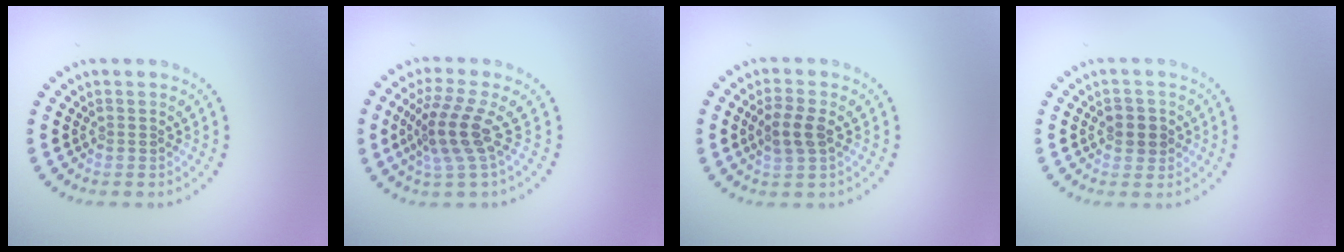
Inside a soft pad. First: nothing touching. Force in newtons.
{"total": 4.1, "press": 3.0, "slide": 2.8}
{"total": 2.6, "press": 2.5, "slide": 0.7}
{"total": 2.2, "press": 2.1, "slide": 0.6}